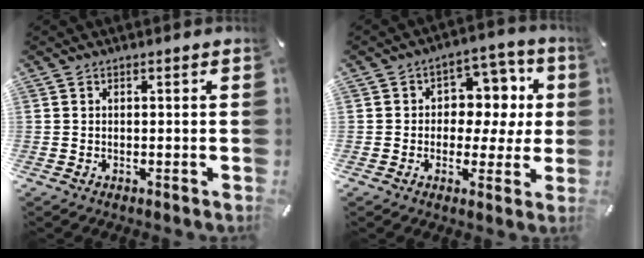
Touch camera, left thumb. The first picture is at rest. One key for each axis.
{"total": 9.1, "fx": 0.7, "fy": 7.7, "fz": 4.7, "tx": -0.053, "ty": -0.005, "tz": 0.011}